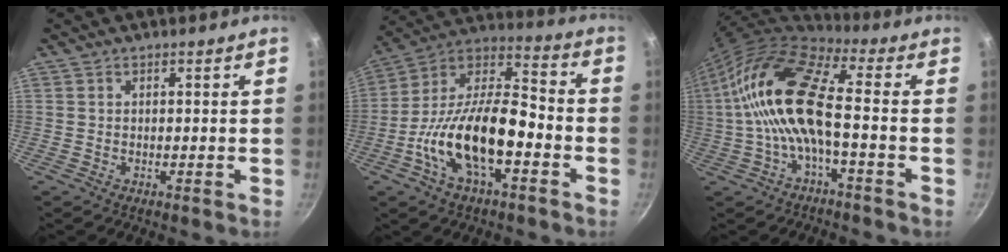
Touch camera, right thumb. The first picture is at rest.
{"total": 19.7, "force": [-6.2, 8.9, 16.4], "torque": [-0.281, 0.046, -0.128]}
{"total": 15.4, "force": [-0.9, 5.4, 14.4], "torque": [-0.290, 0.035, -0.033]}